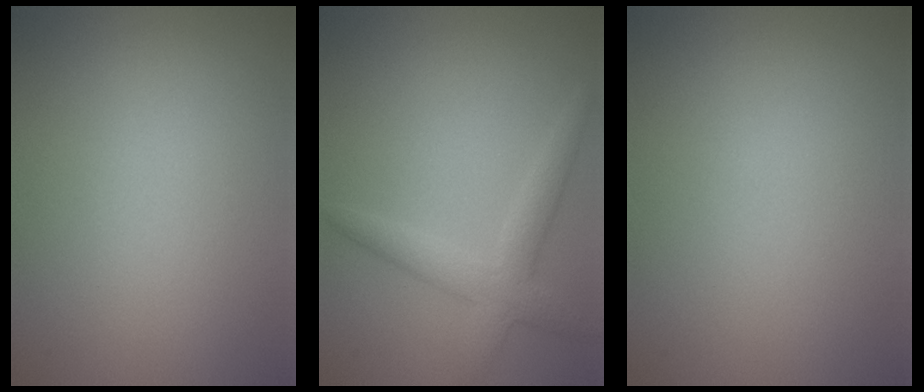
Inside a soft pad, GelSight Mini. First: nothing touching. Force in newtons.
{"total": 3.1, "press": 3.1, "slide": 0.1}
{"total": 0.0}